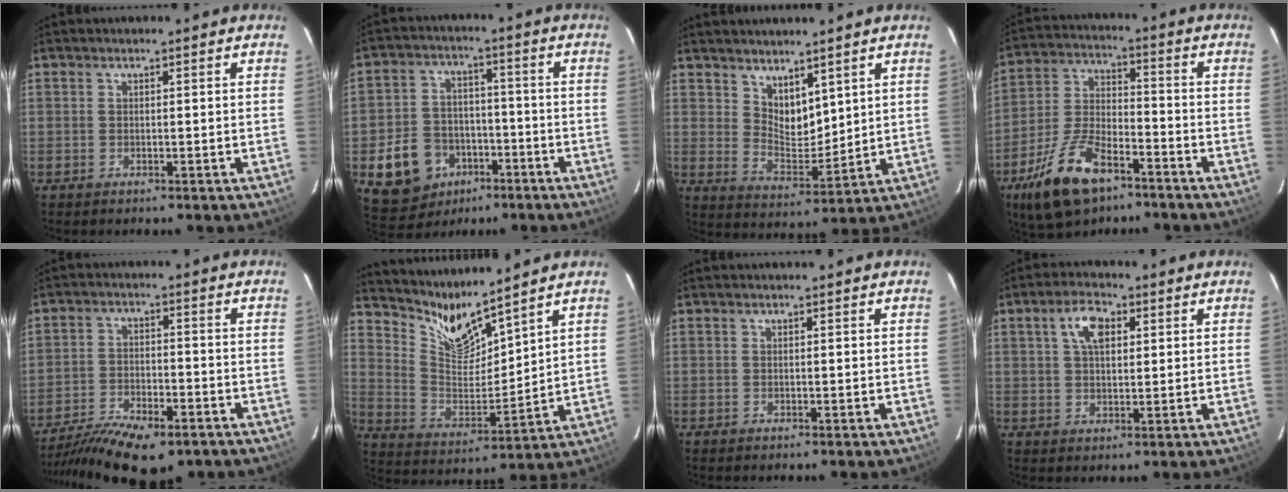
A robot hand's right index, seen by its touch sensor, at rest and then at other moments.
{"total": 12.6, "force": [-5.8, 10.2, 4.3], "torque": [-0.123, 0.027, -0.072]}
{"total": 6.9, "force": [4.9, 3.6, 3.2], "torque": [-0.046, -0.005, 0.097]}
{"total": 15.4, "force": [-9.5, 6.8, 10.0], "torque": [-0.217, -0.011, -0.174]}
{"total": 15.5, "force": [-11.5, 5.6, 8.7], "torque": [-0.187, -0.035, -0.189]}
{"total": 9.5, "force": [9.0, 0.4, 3.1], "torque": [-0.066, -0.031, 0.181]}
{"total": 0.0}
{"total": 5.9, "force": [2.2, 3.2, 4.4], "torque": [-0.082, 0.016, 0.041]}